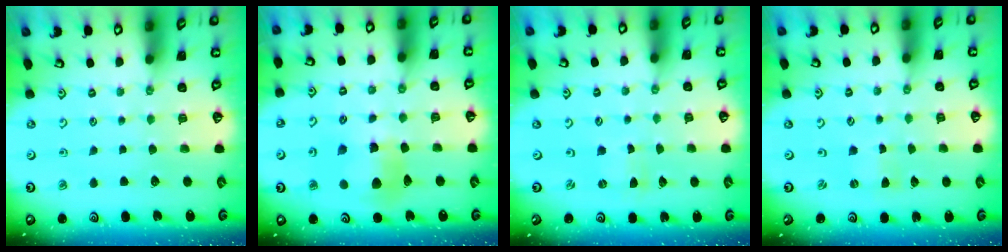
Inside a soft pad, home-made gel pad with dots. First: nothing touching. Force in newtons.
{"total": 9.1, "press": 9.0, "slide": 1.2}
{"total": 0.0}
{"total": 0.8, "press": 0.7, "slide": 0.2}